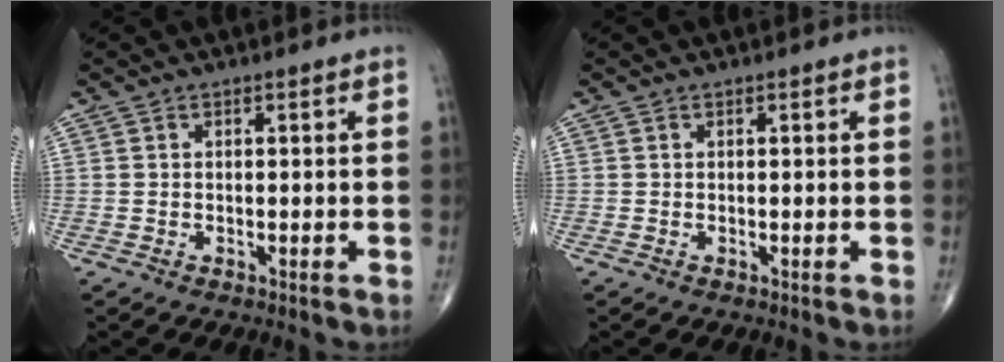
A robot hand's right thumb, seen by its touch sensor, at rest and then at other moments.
{"total": 0.0}